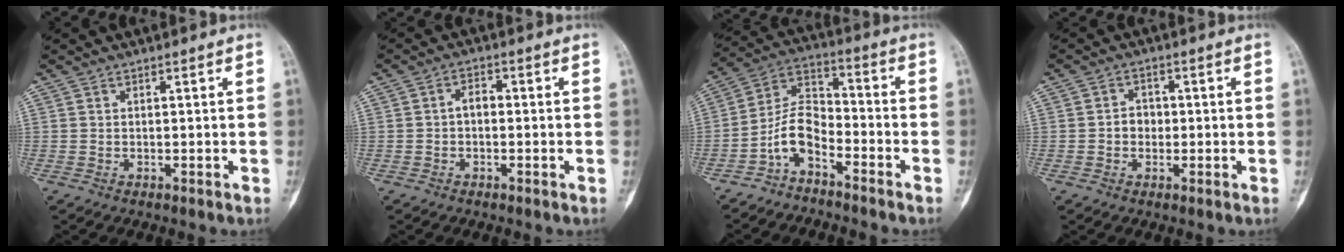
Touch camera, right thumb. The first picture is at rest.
{"total": 2.6, "force": [-0.4, 1.7, 1.9], "torque": [-0.025, 0.014, -0.013]}
{"total": 8.3, "force": [-4.9, 4.2, 5.2], "torque": [-0.096, 0.069, -0.106]}
{"total": 3.0, "force": [-0.3, 2.6, 1.5], "torque": [-0.007, 0.009, -0.012]}